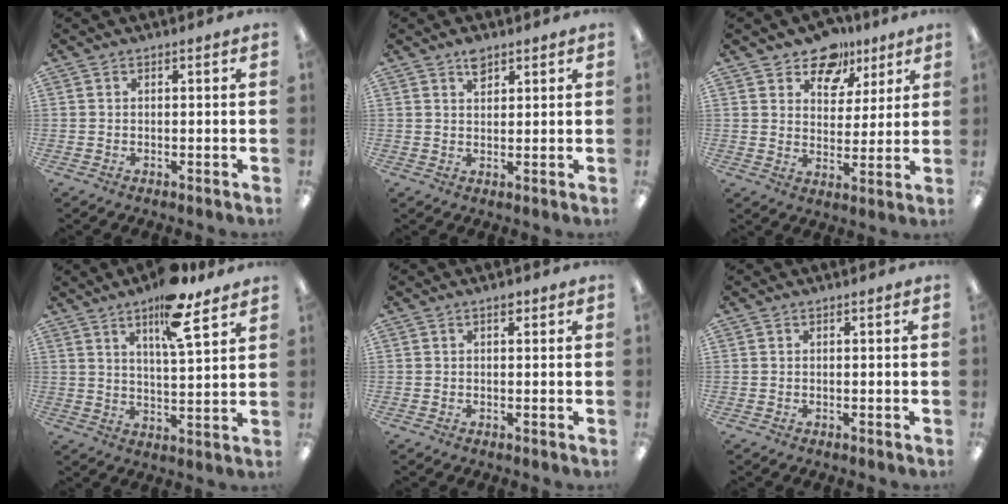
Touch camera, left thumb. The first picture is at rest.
{"total": 3.7, "force": [2.6, 2.1, 1.6], "torque": [-0.011, -0.010, 0.044]}
{"total": 10.7, "force": [8.0, 6.6, 2.6], "torque": [-0.044, -0.051, 0.149]}
{"total": 11.6, "force": [7.8, 3.0, 8.0], "torque": [-0.119, -0.039, 0.128]}
{"total": 1.3, "force": [0.8, 0.8, 0.7], "torque": [0.001, -0.004, 0.010]}
{"total": 0.0}